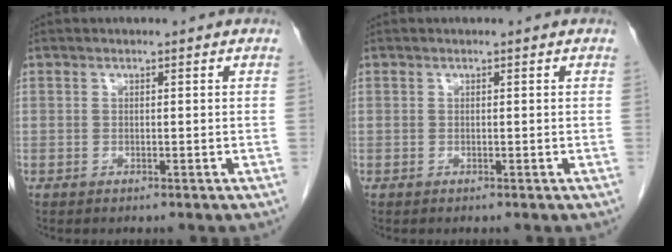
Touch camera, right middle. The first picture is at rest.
{"total": 0.0}